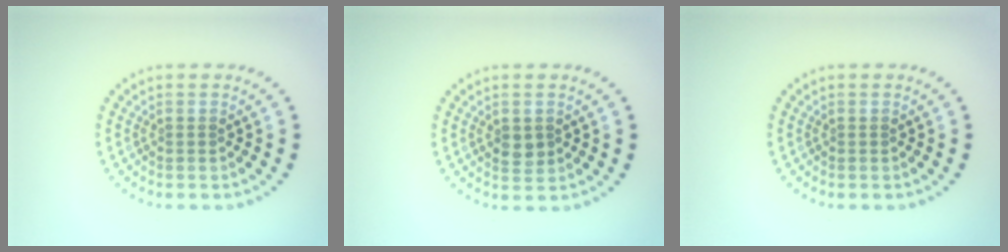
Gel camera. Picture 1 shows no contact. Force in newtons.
{"total": 1.7, "press": 1.7, "slide": 0.1}
{"total": 0.0}